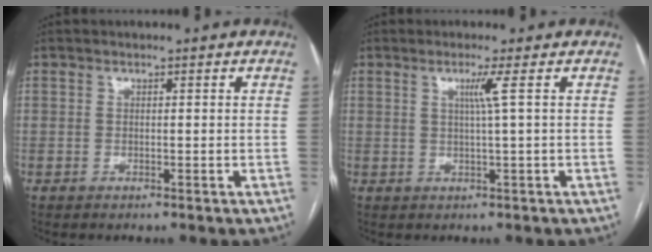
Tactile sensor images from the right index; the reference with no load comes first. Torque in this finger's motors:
{"motor_torque": [0.11, 0.00, 0.06, 0.05]}